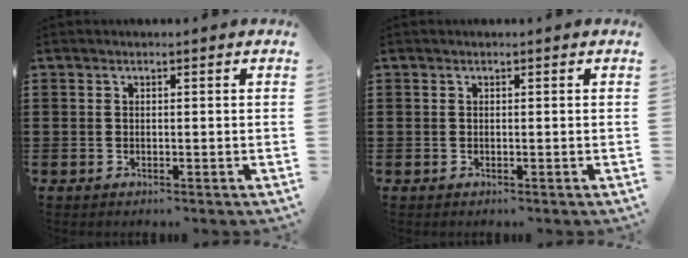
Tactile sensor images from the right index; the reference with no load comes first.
{"total": 0.0}